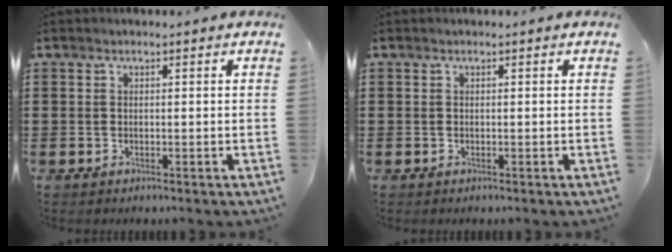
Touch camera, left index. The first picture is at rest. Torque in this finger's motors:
{"motor_torque": [0.00, 0.00, 0.00, 0.00]}